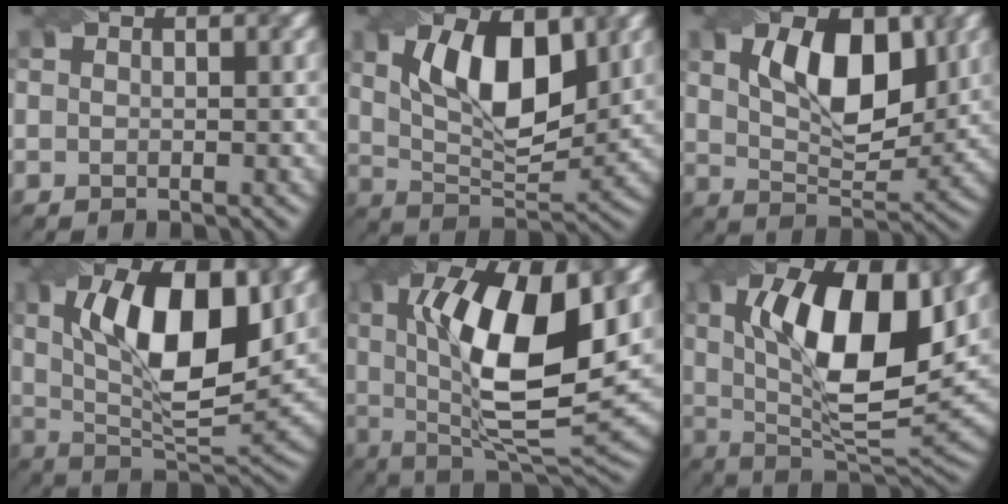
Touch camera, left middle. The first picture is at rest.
{"total": 9.1, "force": [2.8, 4.1, 7.6], "torque": [-0.131, 0.001, 0.047]}
{"total": 8.2, "force": [2.7, 4.1, 6.5], "torque": [-0.106, 0.001, 0.044]}
{"total": 11.8, "force": [3.0, 4.6, 10.5], "torque": [-0.164, 0.005, 0.048]}
{"total": 13.8, "force": [2.3, 4.7, 12.7], "torque": [-0.210, -0.001, 0.039]}
{"total": 12.7, "force": [2.9, 4.8, 11.4], "torque": [-0.177, 0.003, 0.045]}